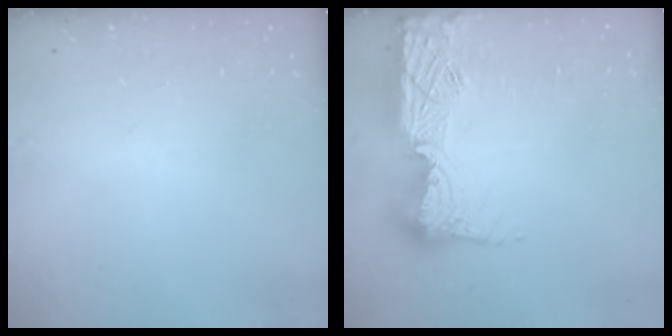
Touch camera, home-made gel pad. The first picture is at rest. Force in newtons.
{"total": 21.2, "press": 21.2, "slide": 1.2}